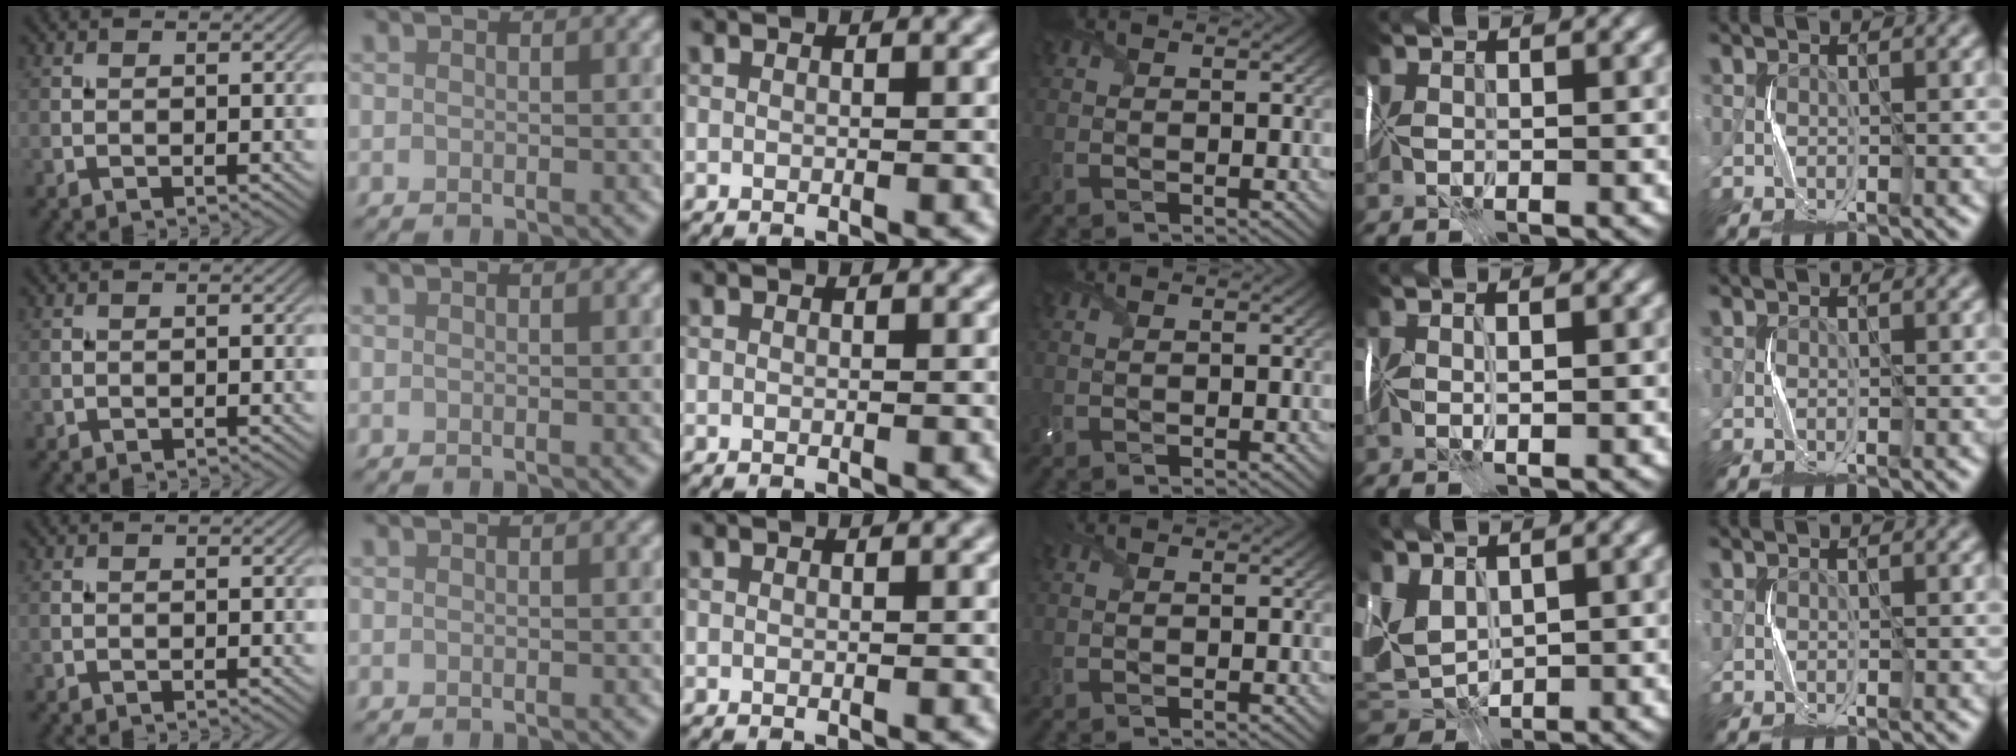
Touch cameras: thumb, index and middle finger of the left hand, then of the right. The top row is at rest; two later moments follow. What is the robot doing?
{"motion": "fold", "object": "handkerchief"}